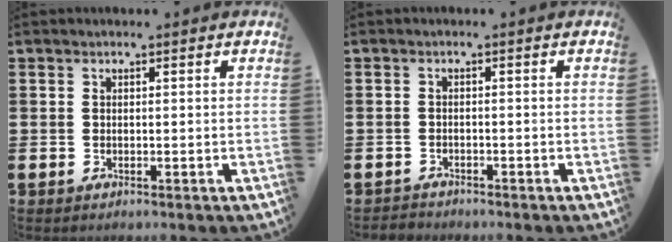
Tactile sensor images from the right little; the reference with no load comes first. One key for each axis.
{"total": 1.0, "fx": -0.9, "fy": 0.1, "fz": -0.2, "tx": 0.000, "ty": 0.002, "tz": -0.021}